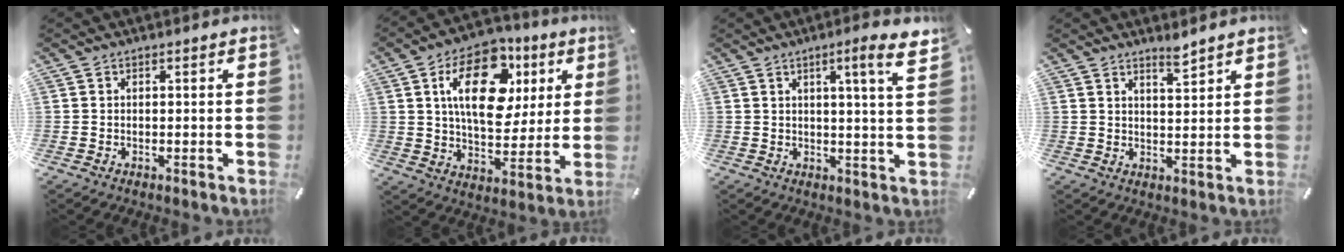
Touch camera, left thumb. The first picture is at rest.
{"total": 19.1, "force": [6.7, 11.5, 13.7], "torque": [-0.215, -0.006, 0.111]}
{"total": 8.2, "force": [4.0, 0.3, 7.1], "torque": [-0.105, -0.018, 0.055]}
{"total": 3.8, "force": [3.4, 0.4, 1.7], "torque": [-0.024, -0.026, 0.059]}